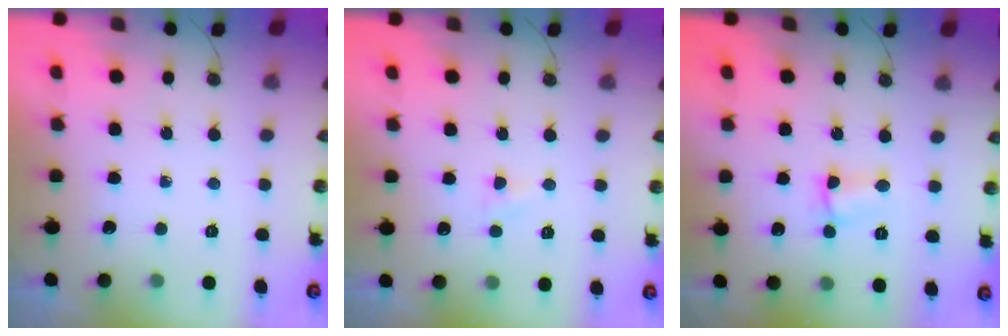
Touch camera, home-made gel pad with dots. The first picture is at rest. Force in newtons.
{"total": 2.9, "press": 2.9, "slide": 0.4}
{"total": 2.1, "press": 2.0, "slide": 0.5}